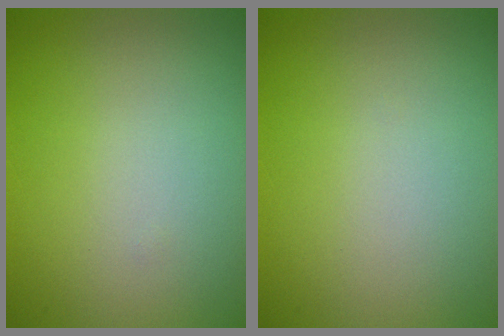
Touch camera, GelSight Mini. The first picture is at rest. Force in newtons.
{"total": 0.0}